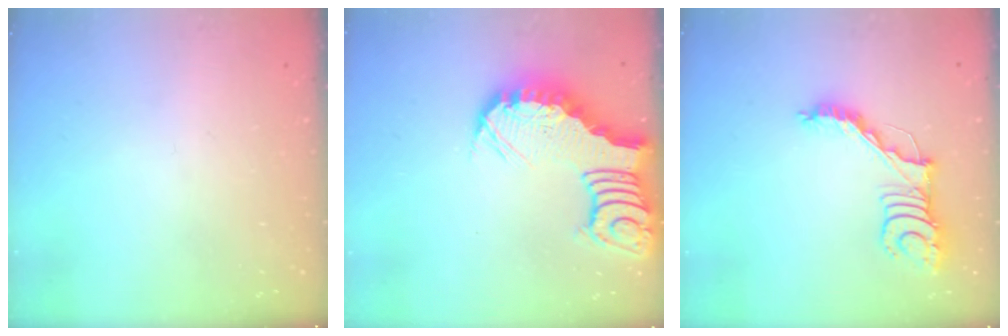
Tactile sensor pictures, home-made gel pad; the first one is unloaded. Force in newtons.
{"total": 4.7, "press": 4.7, "slide": 0.6}
{"total": 12.4, "press": 12.3, "slide": 1.3}